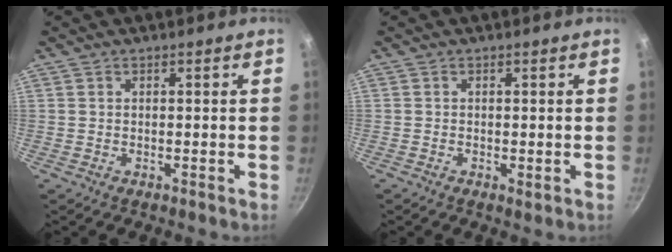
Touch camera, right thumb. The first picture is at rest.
{"total": 0.6, "force": [-0.1, 0.4, 0.4], "torque": [-0.006, -0.003, -0.002]}